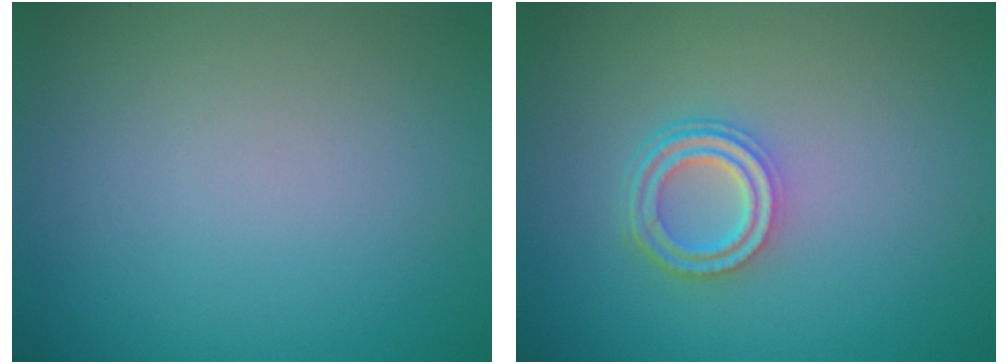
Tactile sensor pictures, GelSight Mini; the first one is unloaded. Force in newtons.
{"total": 3.4, "press": 2.6, "slide": 2.2}